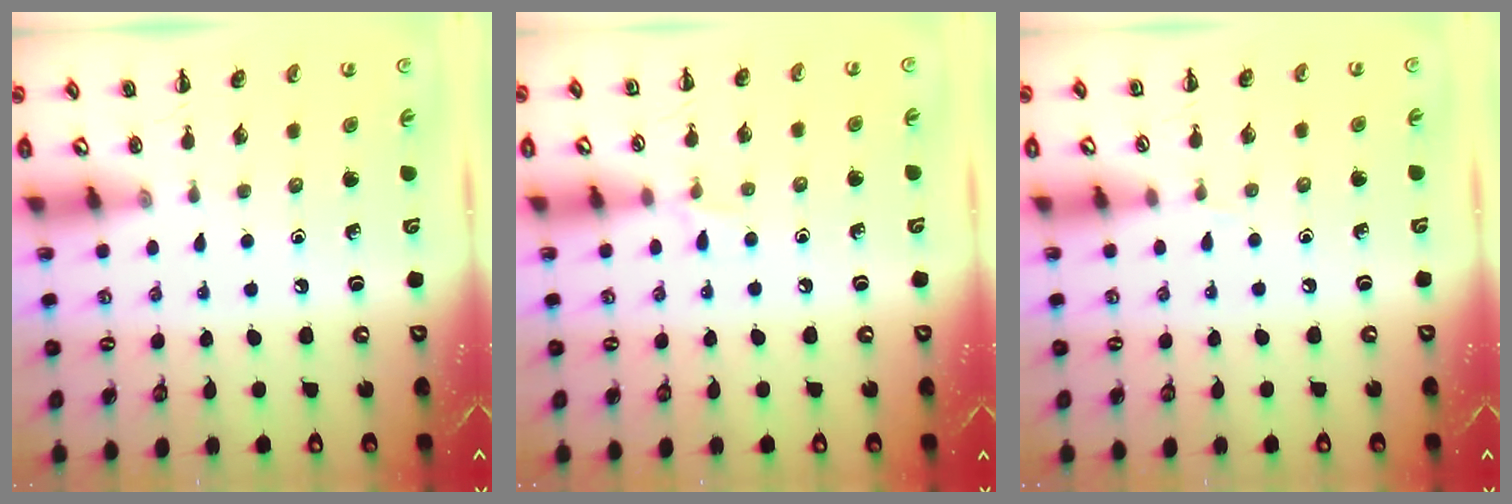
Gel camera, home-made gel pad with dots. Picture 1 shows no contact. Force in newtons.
{"total": 4.6, "press": 4.3, "slide": 1.7}
{"total": 3.0, "press": 2.8, "slide": 1.0}